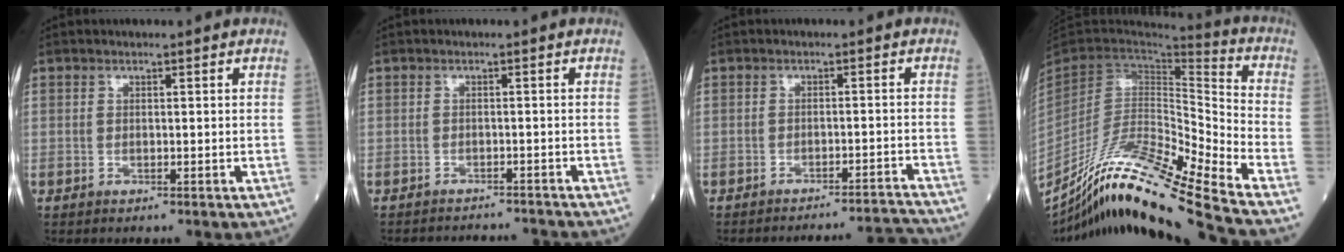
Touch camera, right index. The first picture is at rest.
{"total": 6.2, "force": [-6.1, 1.2, -0.1], "torque": [0.007, 0.010, -0.077]}
{"total": 8.4, "force": [-8.0, -2.6, -0.3], "torque": [0.016, -0.002, -0.109]}
{"total": 23.3, "force": [-19.3, -1.9, 13.0], "torque": [-0.231, -0.037, -0.345]}